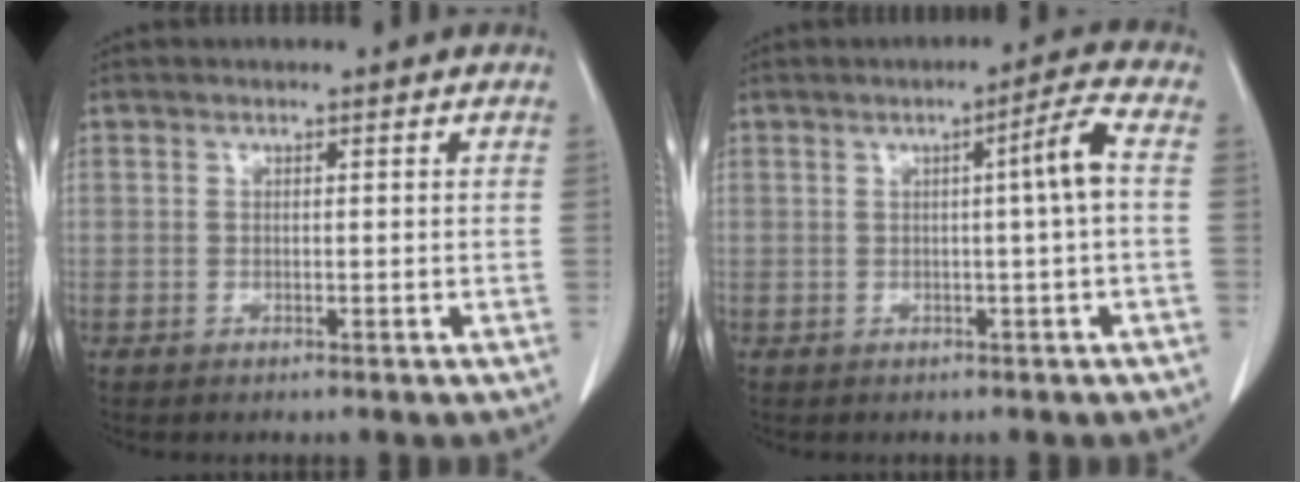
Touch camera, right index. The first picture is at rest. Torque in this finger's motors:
{"motor_torque": [0.53, -0.04, 0.03, 0.03]}